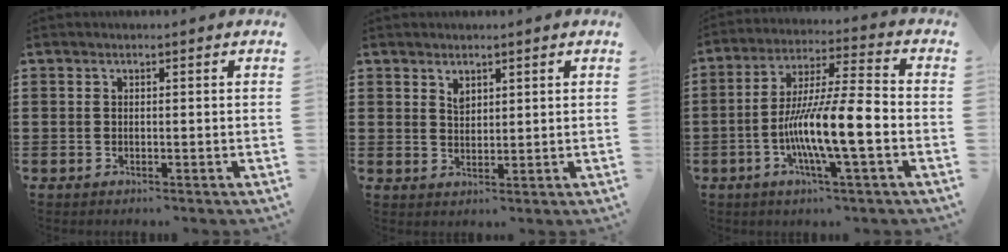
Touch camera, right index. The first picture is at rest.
{"total": 1.8, "force": [1.4, 1.0, 0.6], "torque": [-0.006, -0.001, 0.025]}
{"total": 12.2, "force": [-3.9, 1.3, 11.4], "torque": [-0.226, -0.007, -0.076]}